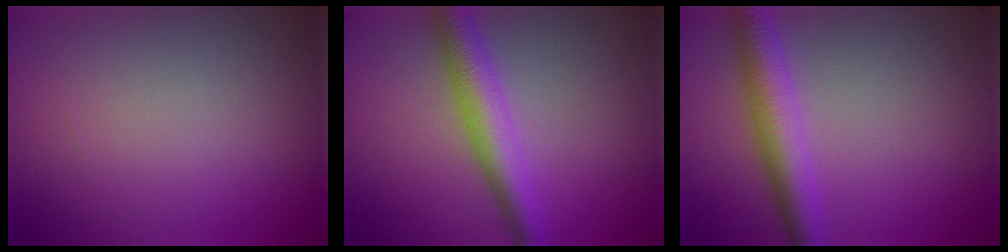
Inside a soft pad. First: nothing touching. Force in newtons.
{"total": 4.8, "press": 4.8, "slide": 0.2}
{"total": 4.6, "press": 4.6, "slide": 0.0}